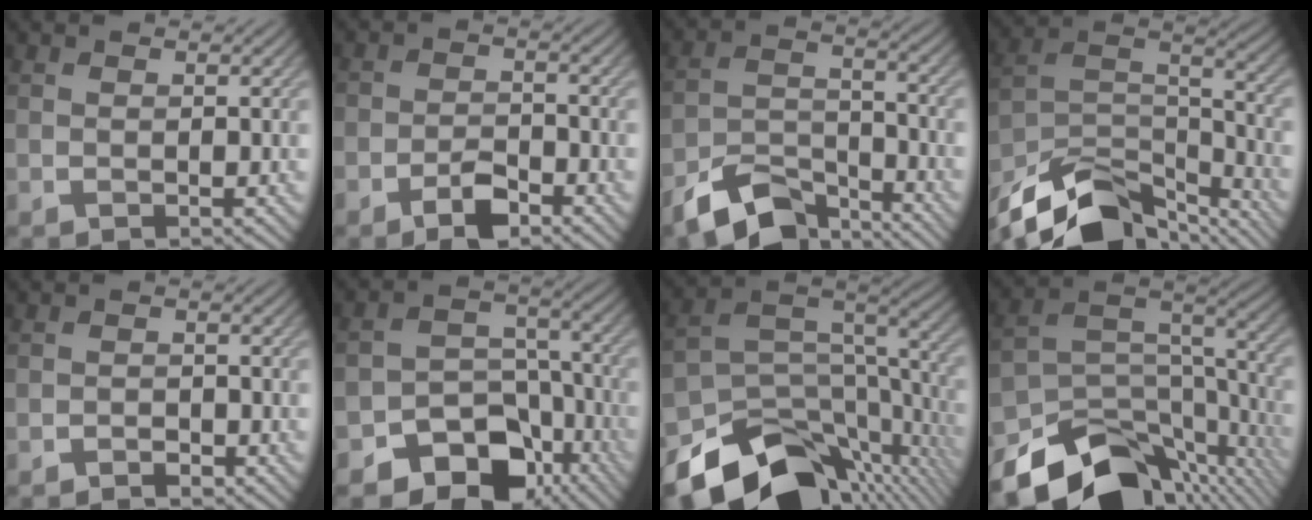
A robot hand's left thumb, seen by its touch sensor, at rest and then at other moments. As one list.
[{"total": 4.1, "force": [-2.7, 1.9, 2.3], "torque": [-0.037, 0.001, -0.054]}, {"total": 9.8, "force": [-7.5, 4.3, 4.6], "torque": [-0.087, -0.013, -0.142]}, {"total": 15.2, "force": [-11.6, 6.4, 7.6], "torque": [-0.182, -0.017, -0.189]}, {"total": 1.4, "force": [-1.2, 0.6, 0.4], "torque": [-0.005, 0.001, -0.024]}, {"total": 11.0, "force": [-7.1, 7.1, 4.5], "torque": [-0.067, -0.007, -0.119]}, {"total": 14.9, "force": [-9.6, 8.0, 8.2], "torque": [-0.183, -0.031, -0.148]}, {"total": 15.3, "force": [-11.0, 7.0, 8.0], "torque": [-0.168, -0.024, -0.170]}]